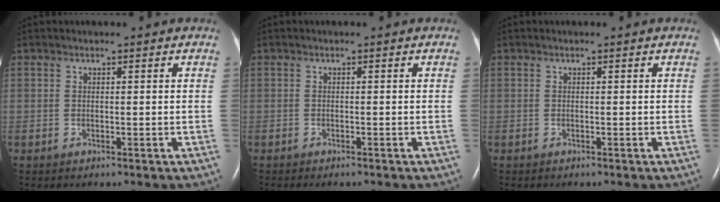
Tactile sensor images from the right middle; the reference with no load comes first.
{"total": 2.9, "force": [-2.5, 0.6, 1.3], "torque": [-0.015, -0.006, -0.029]}
{"total": 0.0}